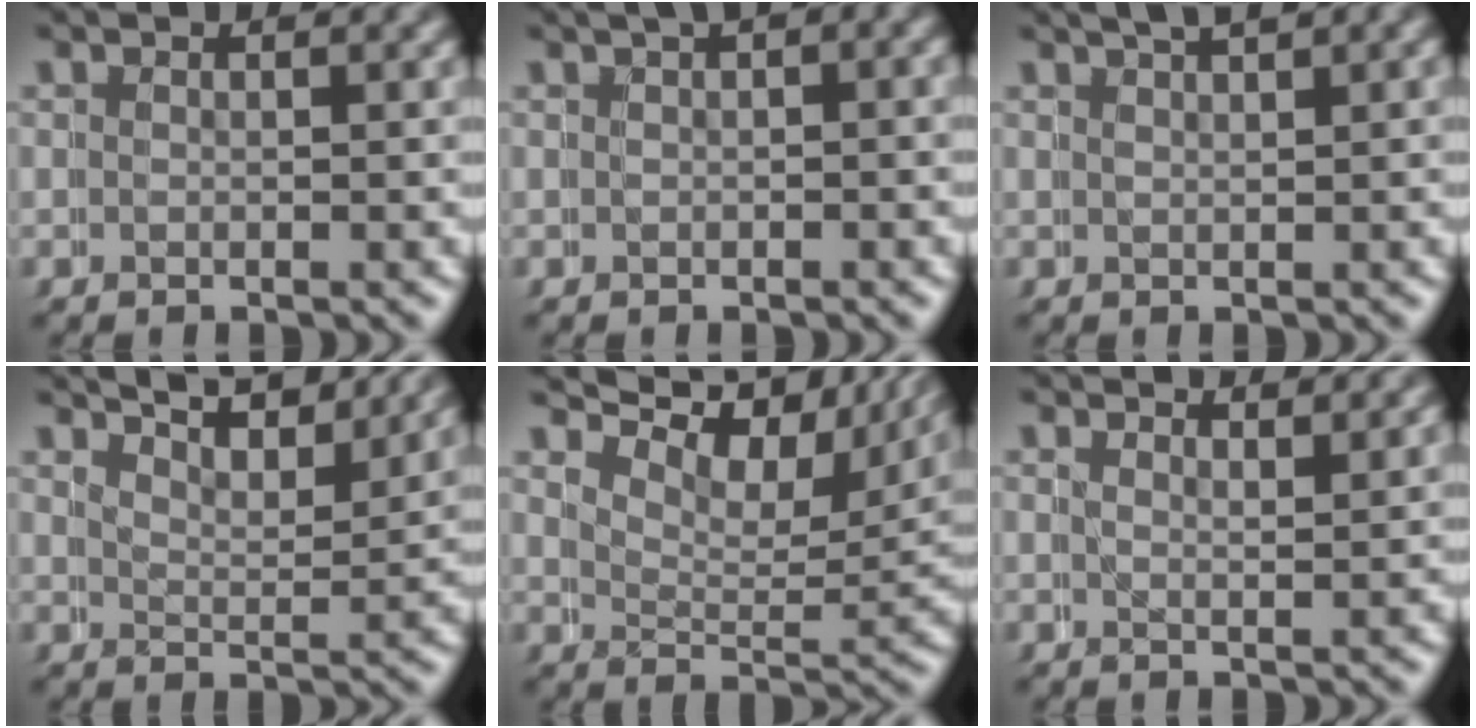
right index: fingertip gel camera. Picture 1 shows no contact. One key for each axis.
{"total": 2.7, "fx": 1.0, "fy": 1.4, "fz": 2.0, "tx": -0.012, "ty": 0.020, "tz": 0.004}
{"total": 3.4, "fx": 2.7, "fy": 0.8, "fz": 1.8, "tx": -0.018, "ty": 0.011, "tz": 0.040}
{"total": 6.8, "fx": 6.2, "fy": 1.7, "fz": 2.4, "tx": -0.040, "ty": 0.006, "tz": 0.090}
{"total": 10.9, "fx": 8.8, "fy": 4.0, "fz": 4.9, "tx": -0.066, "ty": 0.036, "tz": 0.114}
{"total": 1.8, "fx": 1.8, "fy": -0.4, "fz": -0.3, "tx": -0.008, "ty": -0.013, "tz": 0.030}